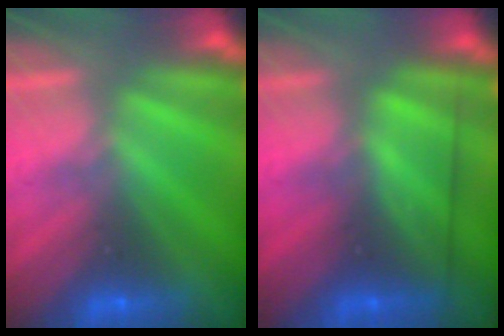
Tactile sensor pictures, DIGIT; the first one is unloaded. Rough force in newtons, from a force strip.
{"total": 2.6}